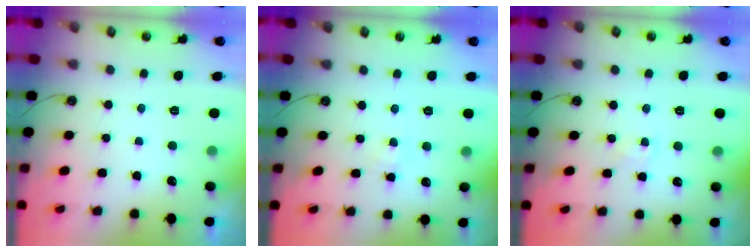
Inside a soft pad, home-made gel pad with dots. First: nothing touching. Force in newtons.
{"total": 4.7, "press": 4.6, "slide": 0.7}
{"total": 3.2, "press": 3.1, "slide": 0.4}